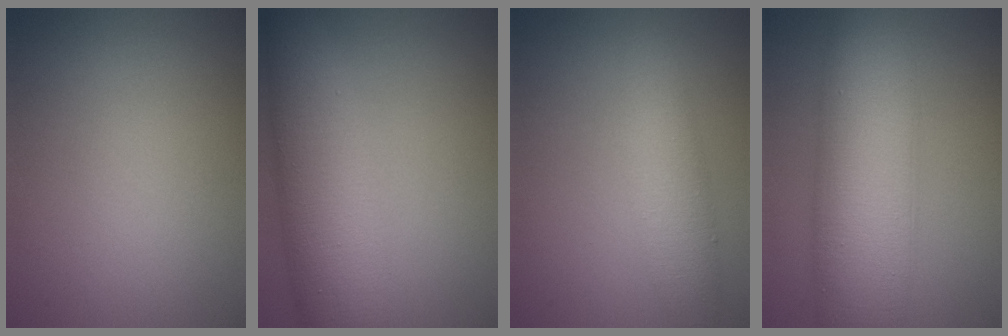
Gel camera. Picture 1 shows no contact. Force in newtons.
{"total": 8.2, "press": 8.2, "slide": 0.4}
{"total": 4.3, "press": 4.3, "slide": 0.1}
{"total": 10.4, "press": 10.4, "slide": 0.1}